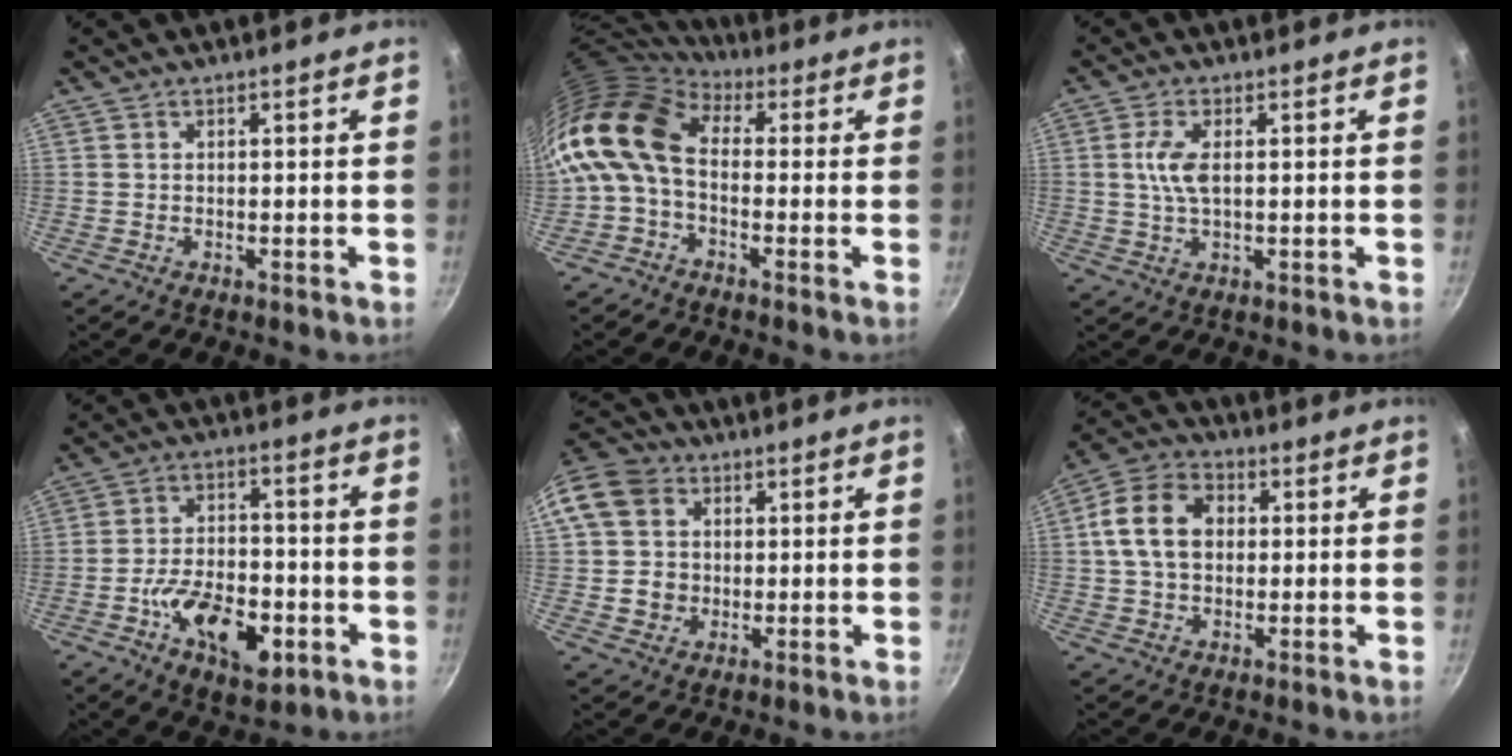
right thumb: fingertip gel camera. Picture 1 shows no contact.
{"total": 12.7, "force": [0.2, 8.5, 9.4], "torque": [-0.177, 0.024, -0.018]}
{"total": 5.1, "force": [0.7, 2.1, 4.5], "torque": [-0.099, 0.002, 0.013]}
{"total": 14.3, "force": [-5.2, 7.8, 10.7], "torque": [-0.152, 0.025, -0.082]}
{"total": 13.1, "force": [2.4, 11.4, 6.0], "torque": [-0.094, 0.020, 0.039]}
{"total": 11.4, "force": [1.6, 8.4, 7.6], "torque": [-0.121, 0.017, 0.014]}